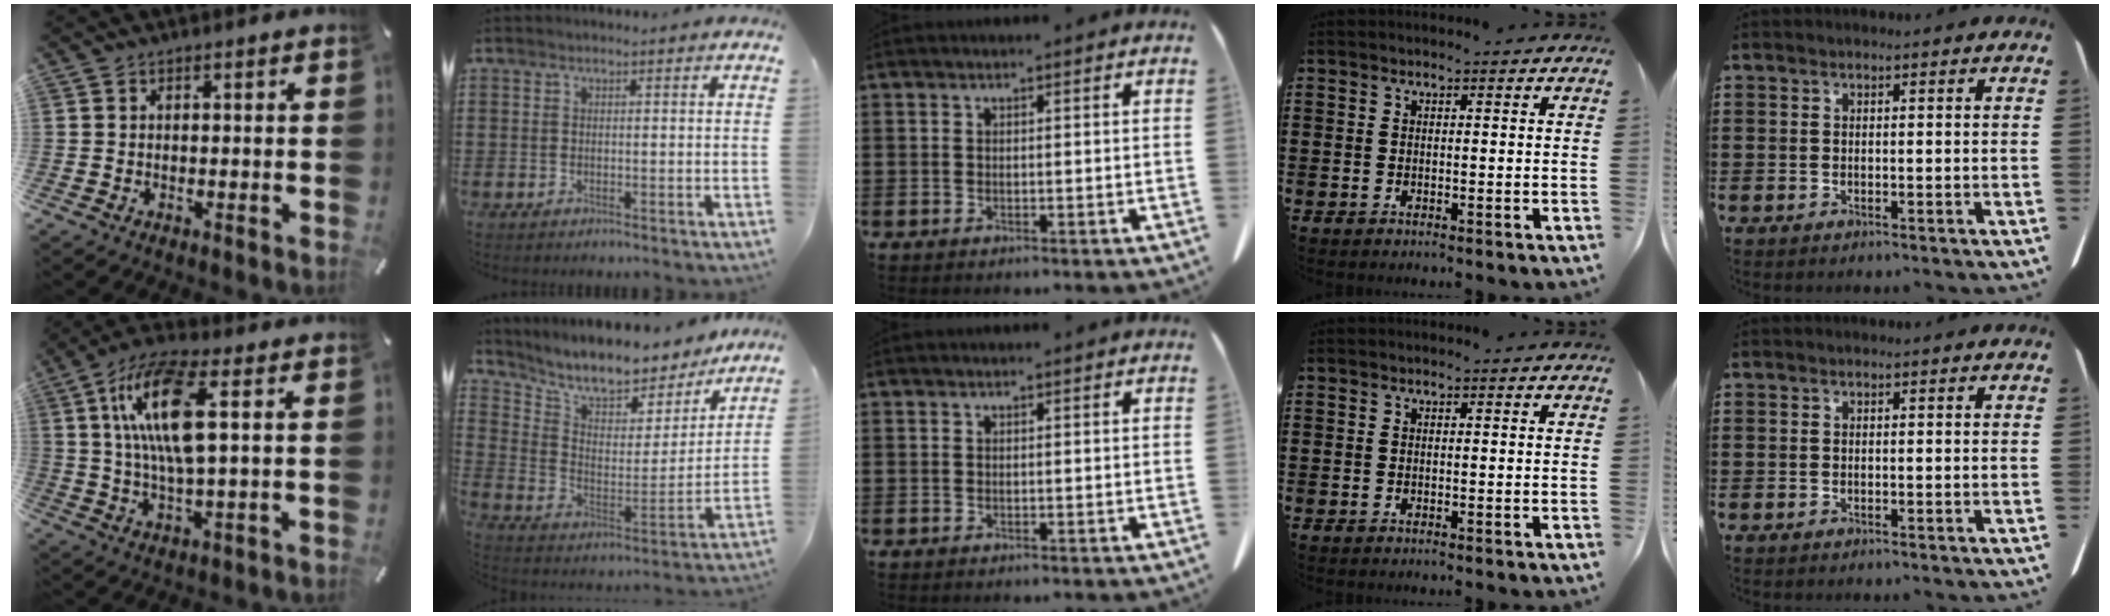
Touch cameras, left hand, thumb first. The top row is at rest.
{"thumb": {"total": 14.9, "force": [3.6, 5.0, 13.6], "torque": [-0.284, -0.002, 0.058]}, "index": {"total": 9.1, "force": [8.4, 2.4, 2.8], "torque": [-0.073, -0.065, 0.139]}}